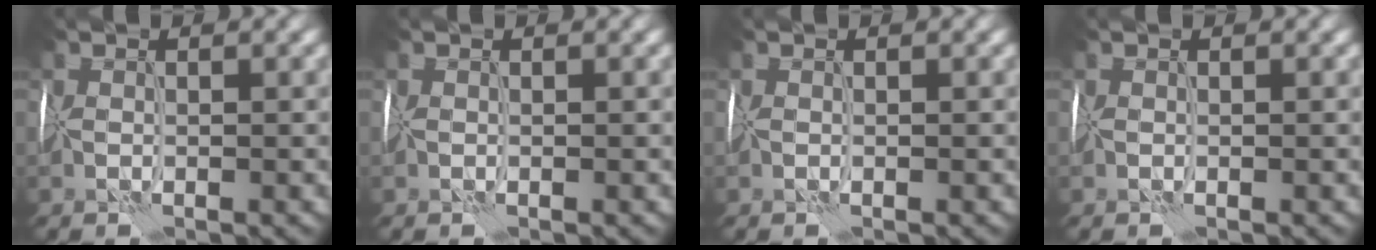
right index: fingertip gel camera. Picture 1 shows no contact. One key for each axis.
{"total": 0.0}
{"total": 0.0}
{"total": 0.0}